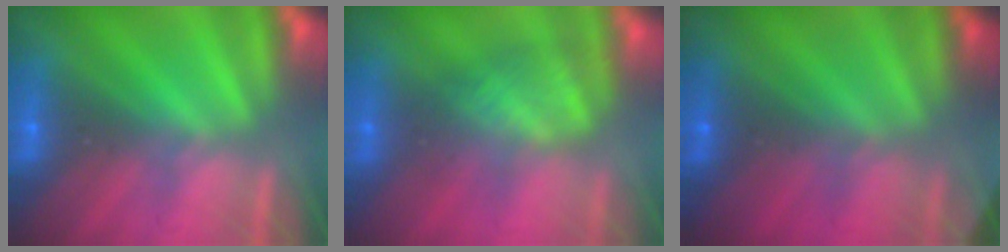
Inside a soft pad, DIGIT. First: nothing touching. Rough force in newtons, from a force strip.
{"total": 3.9}
{"total": 2.8}